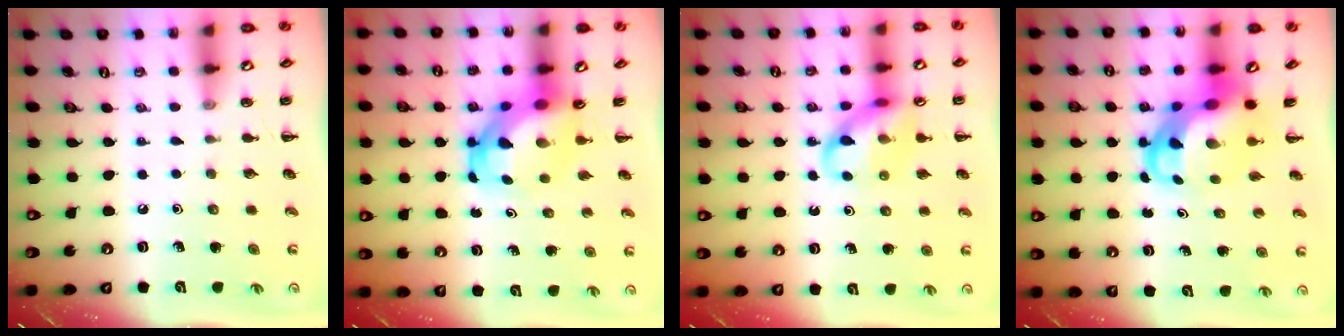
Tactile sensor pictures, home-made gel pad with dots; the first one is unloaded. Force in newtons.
{"total": 6.3, "press": 6.2, "slide": 1.4}
{"total": 12.4, "press": 12.2, "slide": 2.0}
{"total": 6.4, "press": 6.2, "slide": 1.4}